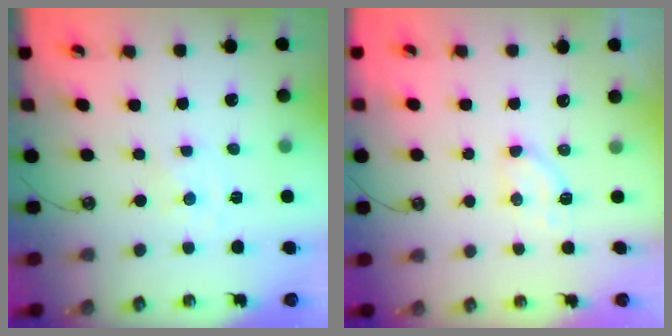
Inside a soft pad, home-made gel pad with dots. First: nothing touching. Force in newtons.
{"total": 5.1, "press": 5.0, "slide": 1.1}